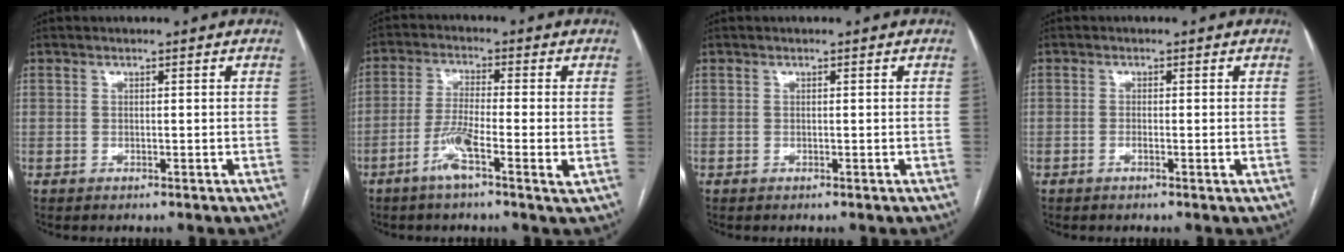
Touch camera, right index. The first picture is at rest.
{"total": 7.1, "force": [-2.8, 0.2, 6.6], "torque": [-0.124, -0.006, -0.056]}
{"total": 0.0}
{"total": 1.1, "force": [-0.3, 0.1, 1.0], "torque": [-0.017, 0.000, -0.006]}